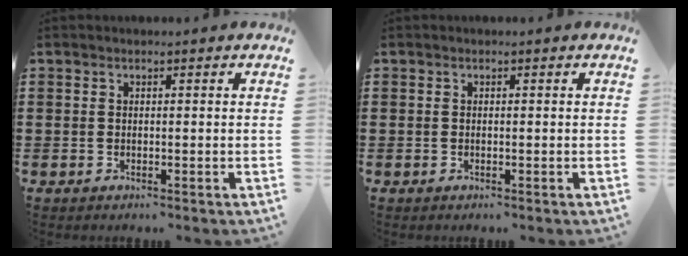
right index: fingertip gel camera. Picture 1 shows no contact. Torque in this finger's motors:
{"motor_torque": [-0.16, 0.28, 0.01, 0.00]}